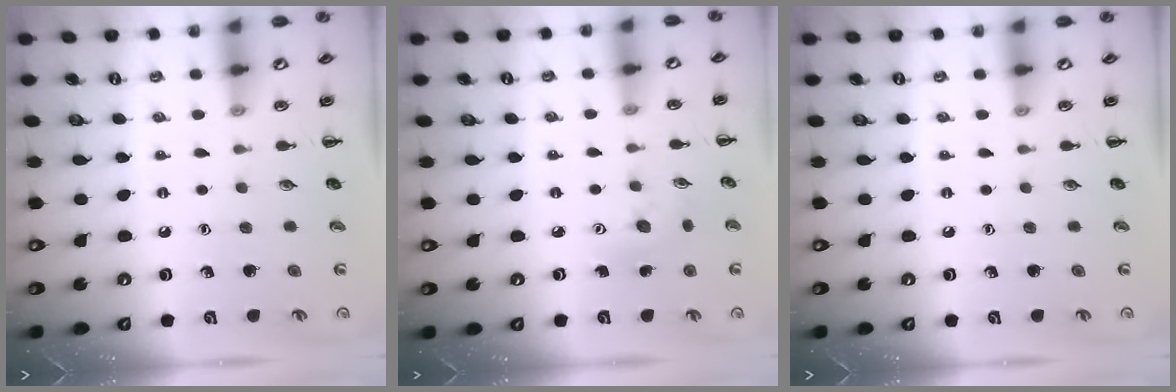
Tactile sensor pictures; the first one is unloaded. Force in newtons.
{"total": 3.6, "press": 3.5, "slide": 0.9}
{"total": 0.0}